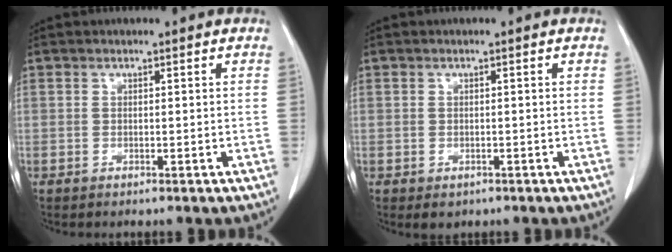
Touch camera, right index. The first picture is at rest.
{"total": 1.6, "force": [-0.8, 1.3, 0.5], "torque": [-0.006, 0.001, -0.003]}